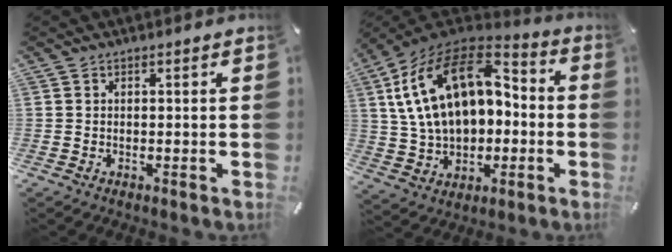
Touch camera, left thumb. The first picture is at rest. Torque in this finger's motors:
{"motor_torque": [2.51, 2.49, 2.05, -0.72, 0.96]}